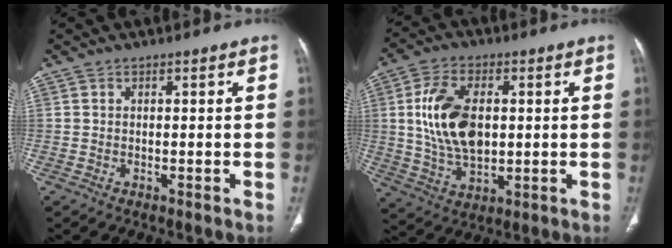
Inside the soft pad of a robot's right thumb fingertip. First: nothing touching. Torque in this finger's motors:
{"motor_torque": [-0.78, 1.25, 0.48, 0.88, 0.24]}